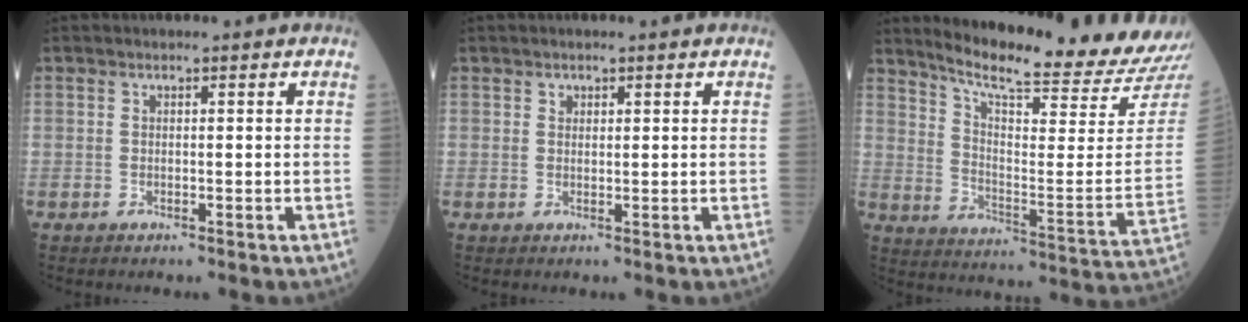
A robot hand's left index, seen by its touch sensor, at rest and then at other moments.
{"total": 0.8, "force": [0.5, 0.6, 0.2], "torque": [-0.003, -0.004, 0.008]}
{"total": 22.0, "force": [20.7, -1.4, 7.1], "torque": [-0.130, -0.118, 0.279]}